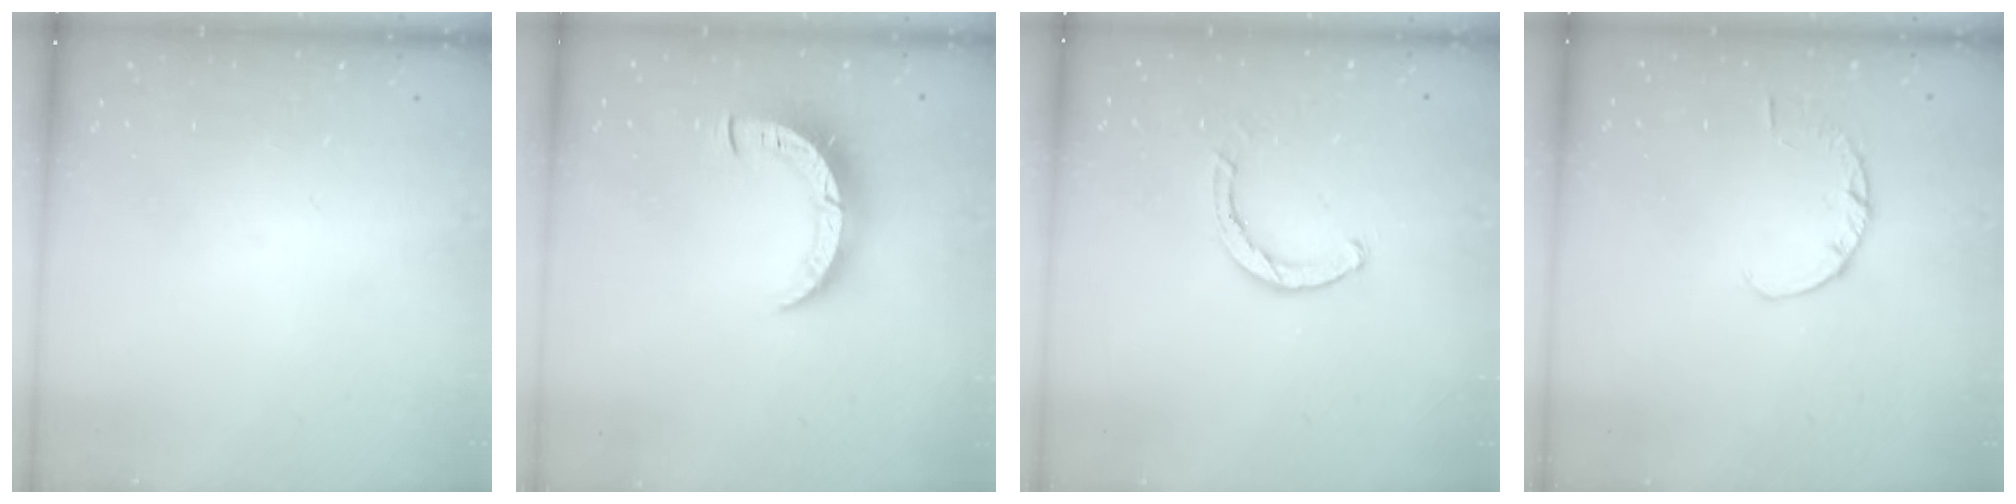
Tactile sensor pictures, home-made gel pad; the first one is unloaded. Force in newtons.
{"total": 8.3, "press": 8.3, "slide": 1.0}
{"total": 2.5, "press": 2.5, "slide": 0.1}
{"total": 2.9, "press": 2.8, "slide": 0.4}